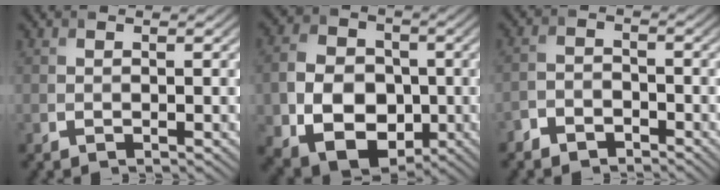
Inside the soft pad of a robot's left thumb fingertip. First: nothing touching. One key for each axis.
{"total": 11.9, "fx": -2.8, "fy": 8.9, "fz": 7.3, "tx": -0.153, "ty": -0.027, "tz": -0.060}
{"total": 3.0, "fx": -2.5, "fy": 1.5, "fz": 0.7, "tx": -0.007, "ty": 0.004, "tz": -0.060}